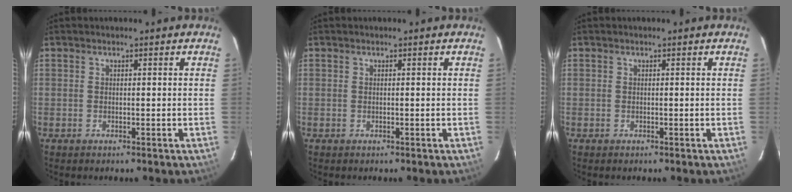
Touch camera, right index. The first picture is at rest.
{"total": 0.0}
{"total": 0.0}